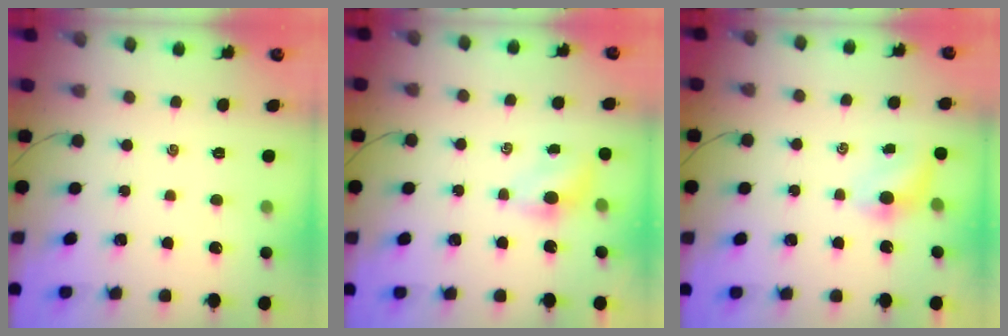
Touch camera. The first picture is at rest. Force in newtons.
{"total": 3.9, "press": 3.8, "slide": 1.0}
{"total": 4.1, "press": 4.0, "slide": 0.6}